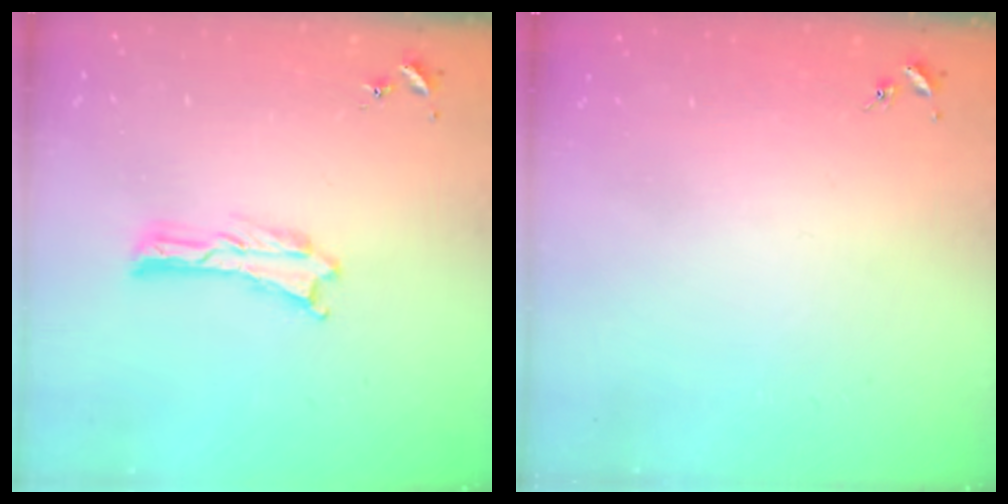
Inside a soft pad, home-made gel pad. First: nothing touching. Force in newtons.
{"total": 0.0}